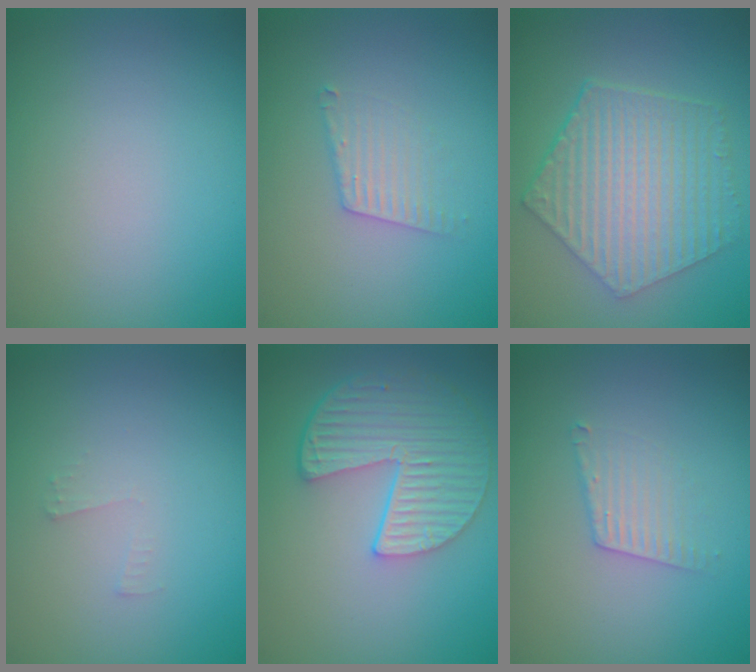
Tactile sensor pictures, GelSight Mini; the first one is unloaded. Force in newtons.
{"total": 2.0, "press": 2.0, "slide": 0.1}
{"total": 6.9, "press": 5.0, "slide": 4.8}
{"total": 0.7, "press": 0.7, "slide": 0.1}
{"total": 6.0, "press": 4.6, "slide": 3.8}
{"total": 2.0, "press": 2.0, "slide": 0.1}